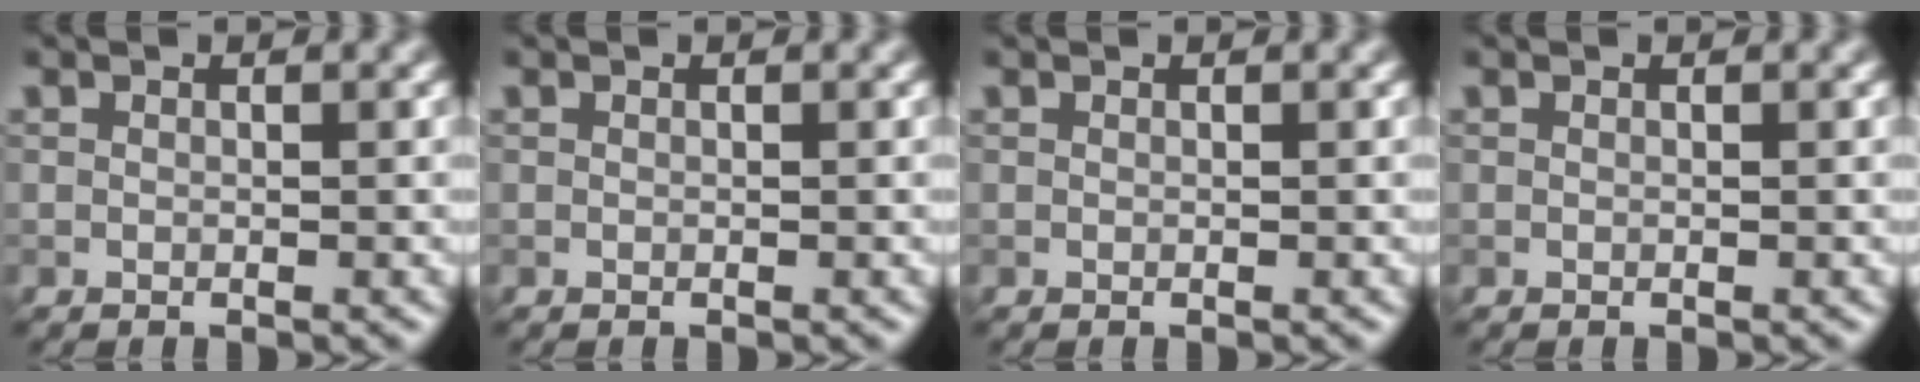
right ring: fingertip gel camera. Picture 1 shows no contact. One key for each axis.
{"total": 0.0}
{"total": 0.0}
{"total": 0.0}